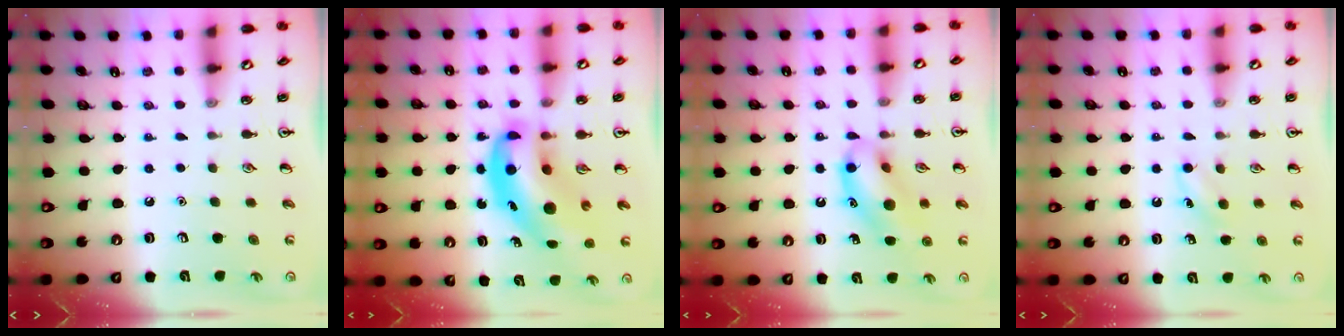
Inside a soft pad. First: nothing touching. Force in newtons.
{"total": 12.7, "press": 12.1, "slide": 3.8}
{"total": 13.0, "press": 12.7, "slide": 2.6}
{"total": 4.3, "press": 4.0, "slide": 1.4}